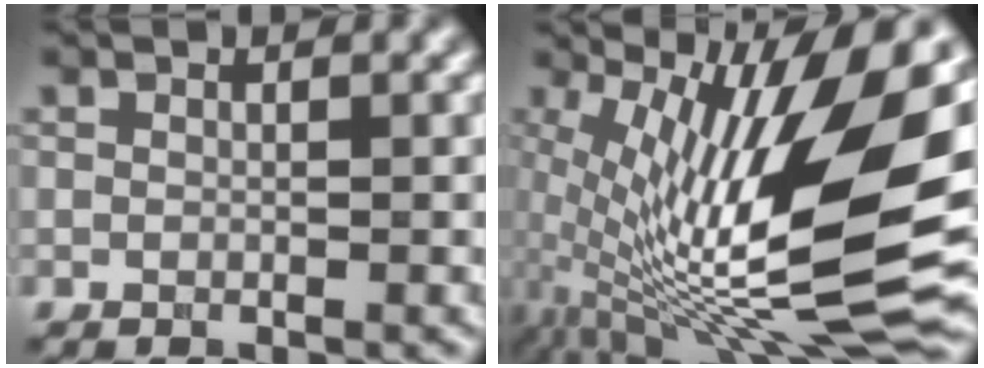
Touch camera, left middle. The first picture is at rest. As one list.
[{"total": 16.6, "force": [0.5, 5.9, 15.5], "torque": [-0.282, -0.004, 0.012]}]